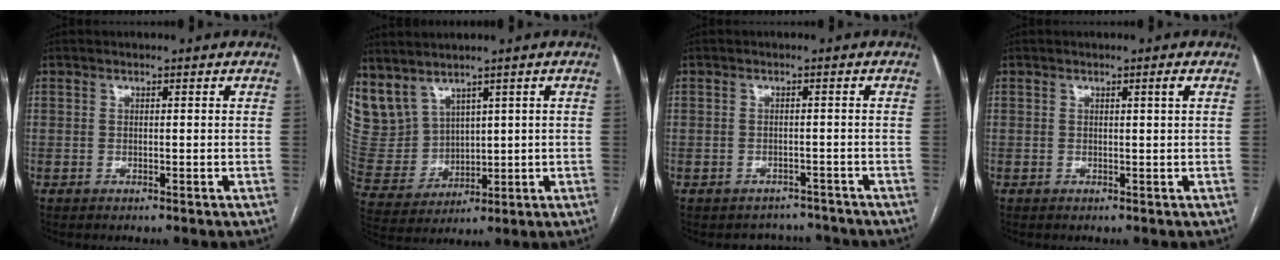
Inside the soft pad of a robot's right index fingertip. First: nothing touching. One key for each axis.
{"total": 9.7, "fx": 6.8, "fy": 6.2, "fz": 3.1, "tx": -0.090, "ty": 0.016, "tz": 0.169}
{"total": 3.7, "fx": -3.2, "fy": 1.6, "fz": -0.8, "tx": 0.012, "ty": 0.019, "tz": -0.044}
{"total": 0.9, "fx": 0.3, "fy": -0.3, "fz": 0.8, "tx": -0.016, "ty": -0.002, "tz": 0.008}